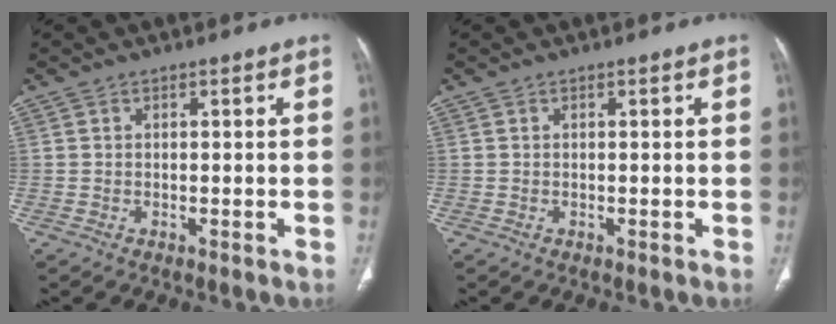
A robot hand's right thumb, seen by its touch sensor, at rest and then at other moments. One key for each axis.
{"total": 0.0}